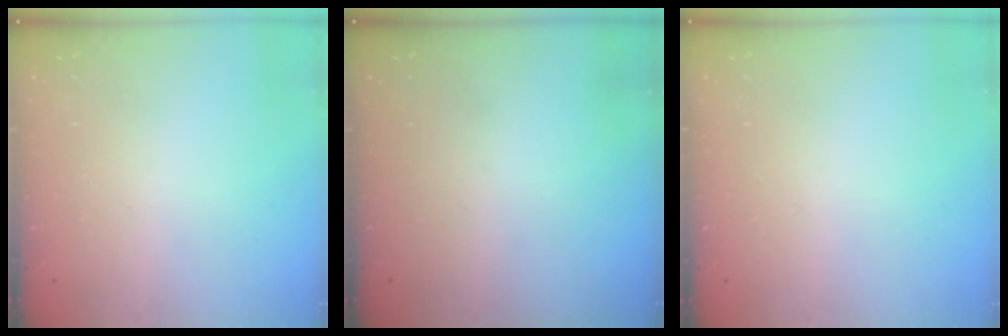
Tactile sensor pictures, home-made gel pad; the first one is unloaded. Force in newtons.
{"total": 0.0}
{"total": 0.0}